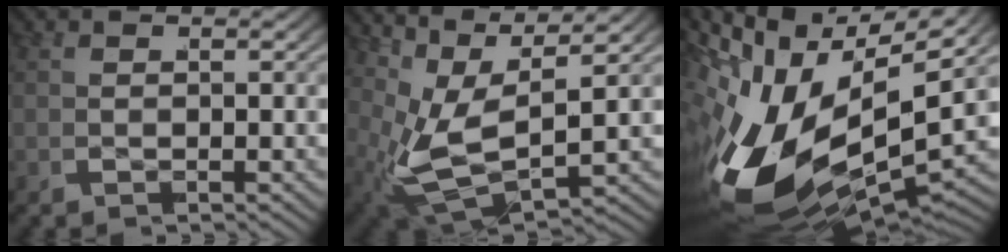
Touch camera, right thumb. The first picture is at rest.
{"total": 11.4, "force": [0.3, 7.8, 8.3], "torque": [-0.178, -0.049, 0.018]}
{"total": 18.6, "force": [-2.8, 12.0, 13.9], "torque": [-0.284, -0.053, -0.027]}